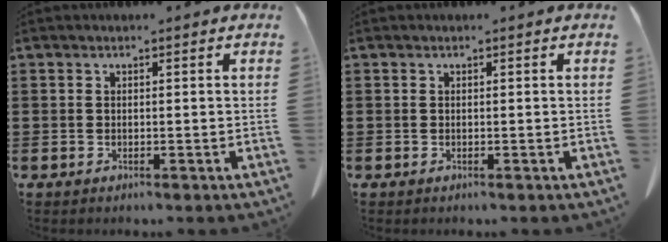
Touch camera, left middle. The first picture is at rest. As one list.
[{"total": 0.0}]